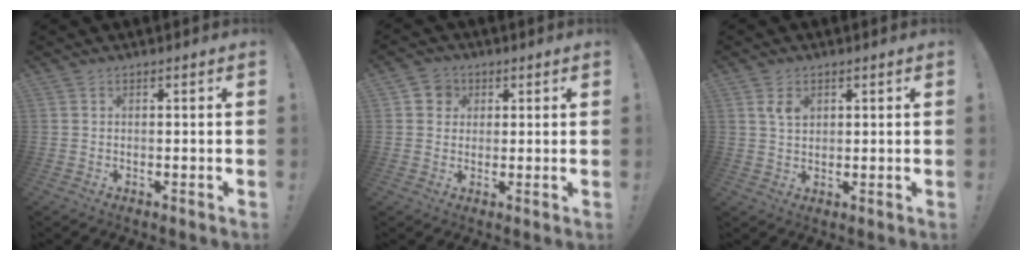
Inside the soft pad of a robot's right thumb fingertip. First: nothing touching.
{"total": 4.5, "force": [1.1, 4.2, 1.1], "torque": [-0.017, 0.003, 0.021]}
{"total": 3.9, "force": [1.8, 2.6, 2.3], "torque": [-0.039, 0.001, 0.031]}